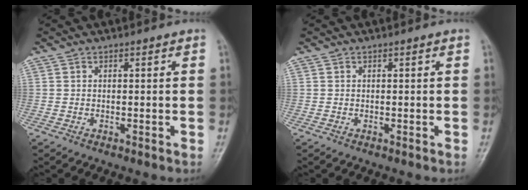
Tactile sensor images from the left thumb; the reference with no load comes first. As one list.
[{"total": 0.0}]